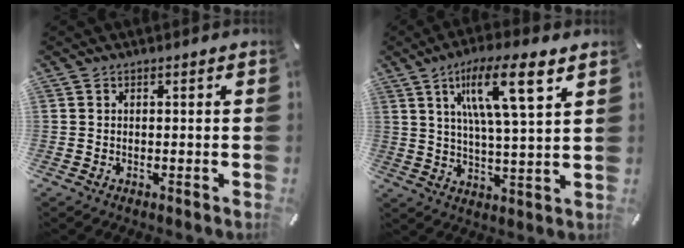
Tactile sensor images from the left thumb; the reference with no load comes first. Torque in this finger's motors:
{"motor_torque": [1.71, 1.74, 1.40, -1.37, 0.56]}